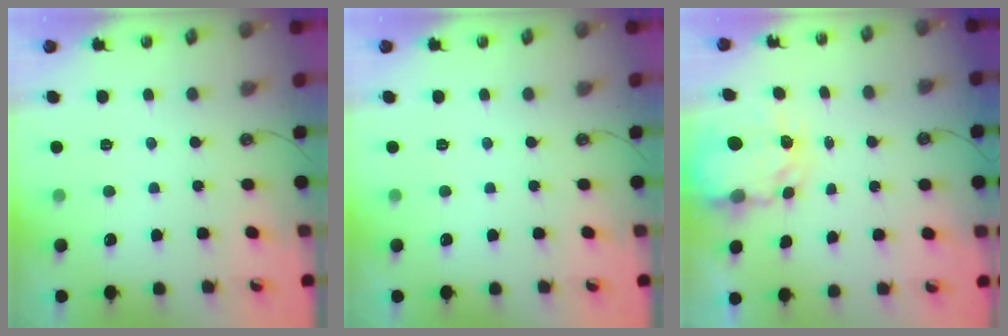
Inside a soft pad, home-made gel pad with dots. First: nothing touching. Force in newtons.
{"total": 0.0}
{"total": 3.9, "press": 3.9, "slide": 0.2}